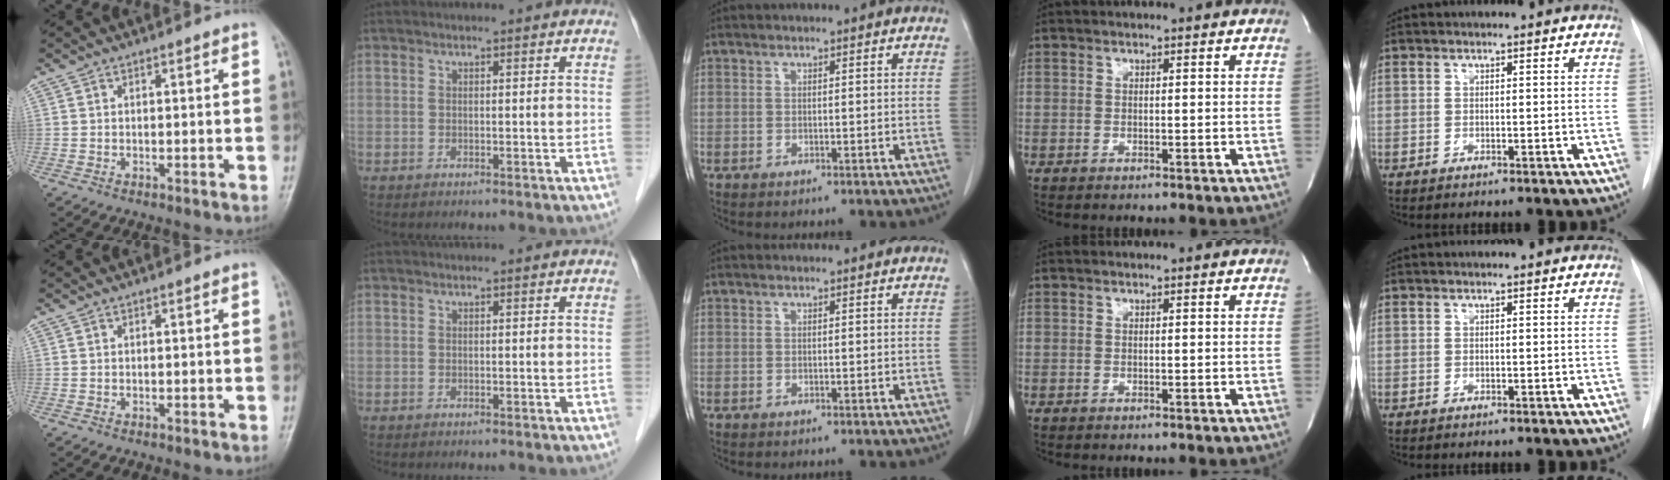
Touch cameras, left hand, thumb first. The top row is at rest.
{}